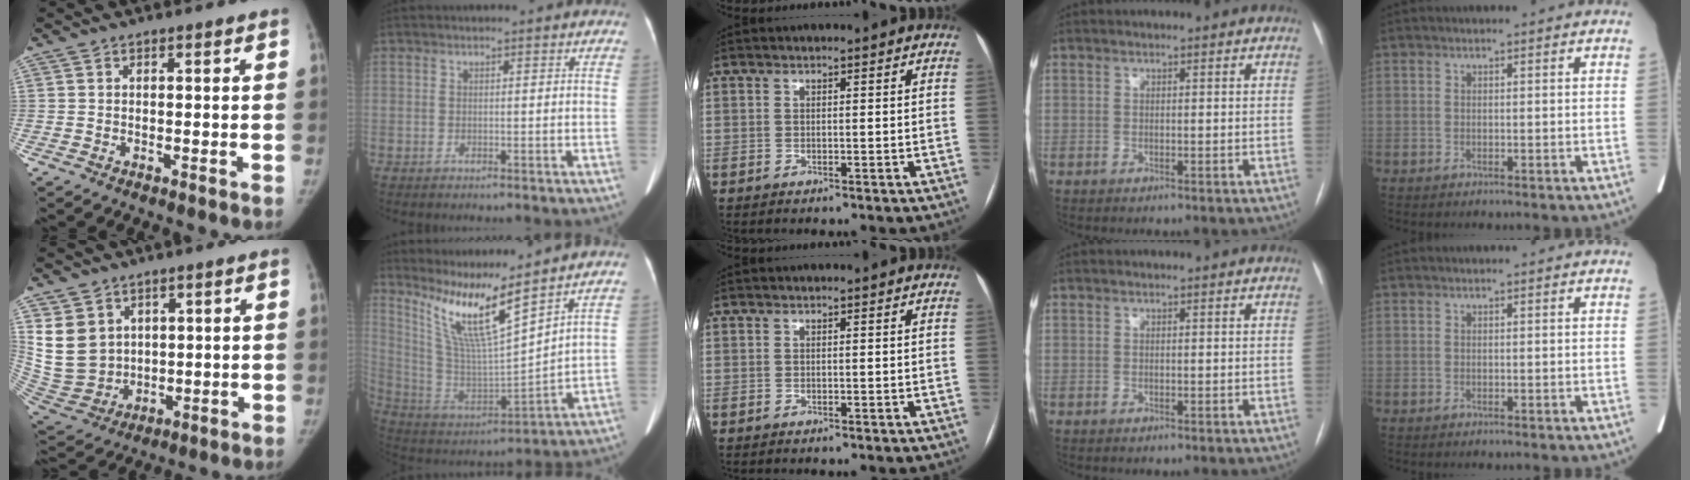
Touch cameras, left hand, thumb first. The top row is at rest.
{"thumb": {"total": 12.6, "force": [4.3, 10.2, 6.0], "torque": [-0.099, -0.021, 0.114]}, "index": {"total": 13.0, "force": [9.7, -0.1, 8.6], "torque": [-0.176, -0.014, 0.192]}}